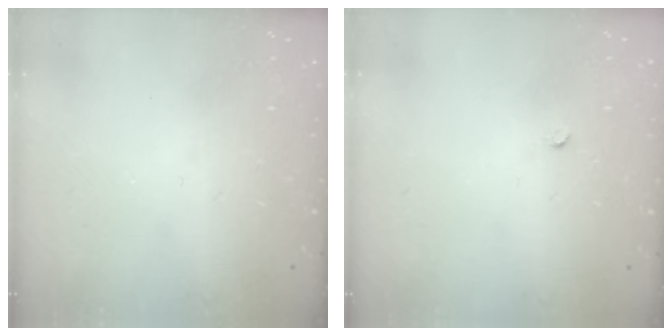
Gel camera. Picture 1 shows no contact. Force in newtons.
{"total": 2.2, "press": 2.2, "slide": 0.3}